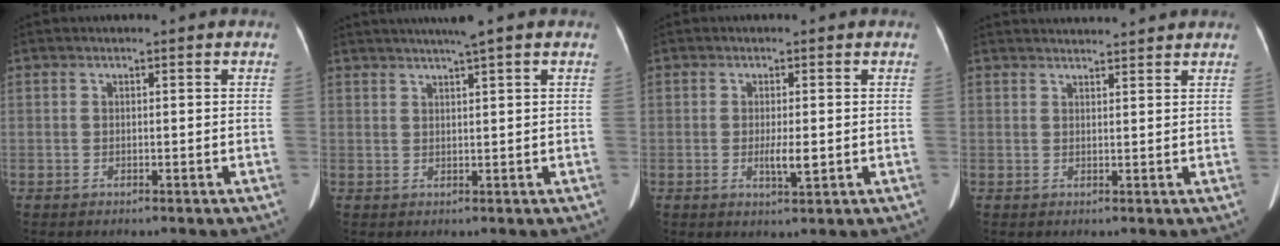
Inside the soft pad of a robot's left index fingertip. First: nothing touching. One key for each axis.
{"total": 4.9, "fx": 3.7, "fy": -0.9, "fz": 3.0, "tx": -0.047, "ty": 0.017, "tz": 0.060}
{"total": 2.7, "fx": -0.3, "fy": 0.5, "fz": 2.6, "tx": -0.050, "ty": -0.004, "tz": -0.004}
{"total": 7.3, "fx": 7.1, "fy": 0.1, "fz": 1.7, "tx": -0.024, "ty": 0.030, "tz": 0.088}